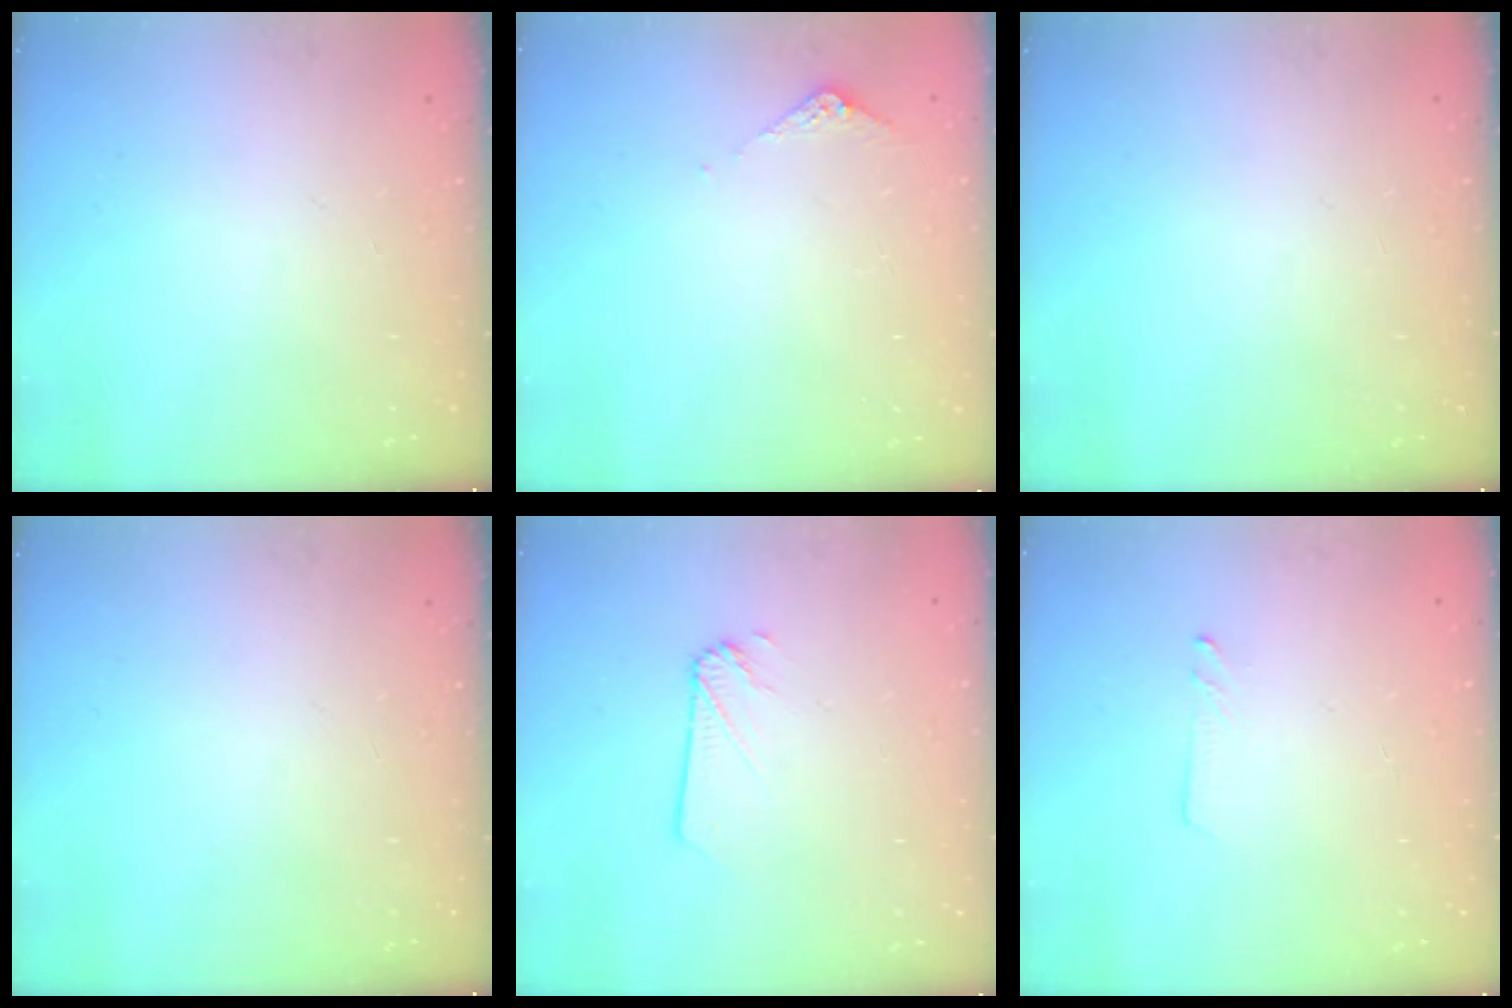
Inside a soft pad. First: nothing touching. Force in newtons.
{"total": 4.8, "press": 4.8, "slide": 0.6}
{"total": 0.0}
{"total": 0.0}
{"total": 1.3, "press": 1.3, "slide": 0.1}
{"total": 1.6, "press": 1.6, "slide": 0.1}